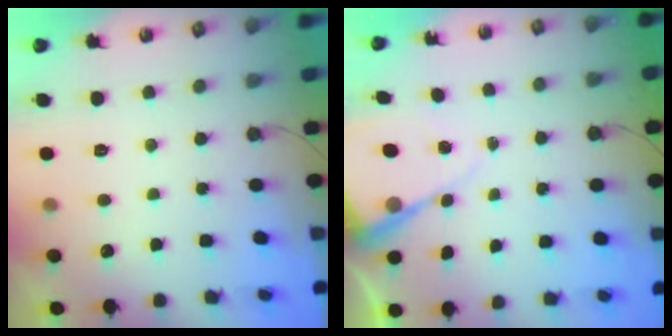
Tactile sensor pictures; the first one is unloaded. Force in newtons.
{"total": 7.8, "press": 7.8, "slide": 0.5}